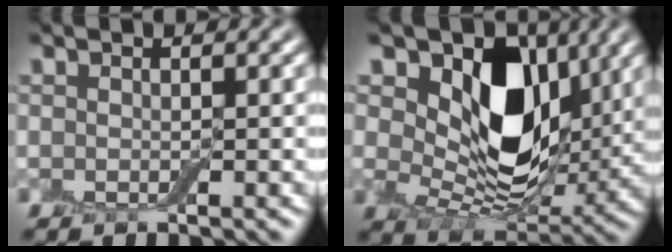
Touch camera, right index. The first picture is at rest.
{"total": 9.9, "force": [3.9, 6.3, 6.4], "torque": [-0.116, -0.019, 0.066]}